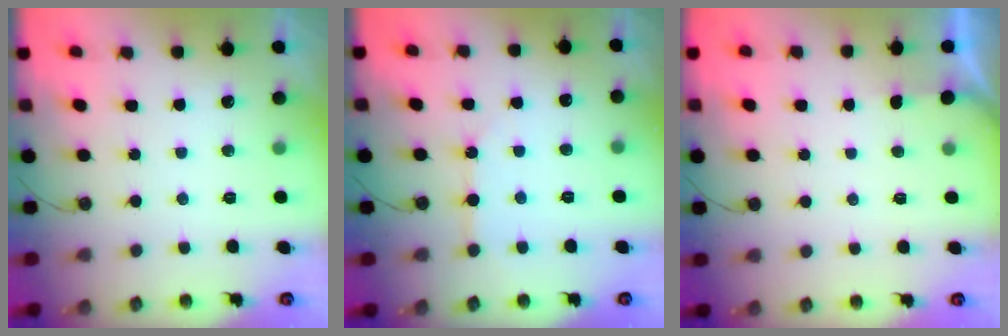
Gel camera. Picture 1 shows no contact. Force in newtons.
{"total": 4.9, "press": 4.9, "slide": 0.4}
{"total": 1.3, "press": 1.2, "slide": 0.2}